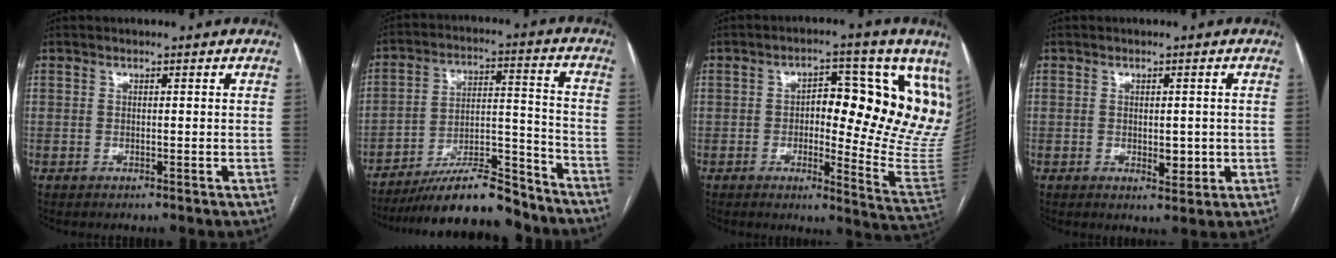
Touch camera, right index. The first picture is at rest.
{"total": 16.8, "force": [-14.8, 3.0, 7.4], "torque": [-0.121, 0.026, -0.246]}
{"total": 17.8, "force": [4.8, 5.7, 16.2], "torque": [-0.175, 0.013, 0.062]}
{"total": 3.1, "force": [-0.4, 1.6, 2.6], "torque": [-0.035, -0.003, 0.000]}